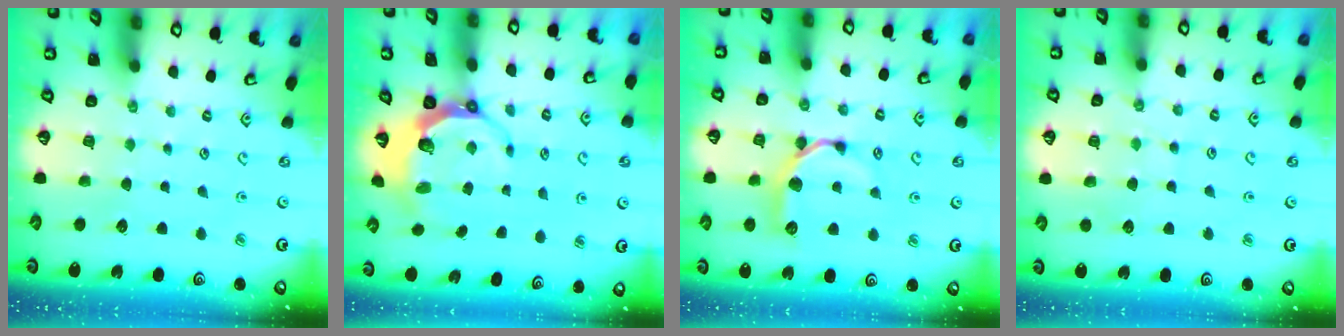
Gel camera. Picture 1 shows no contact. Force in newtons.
{"total": 6.4, "press": 5.1, "slide": 3.8}
{"total": 9.2, "press": 9.2, "slide": 0.3}
{"total": 4.6, "press": 4.5, "slide": 0.5}